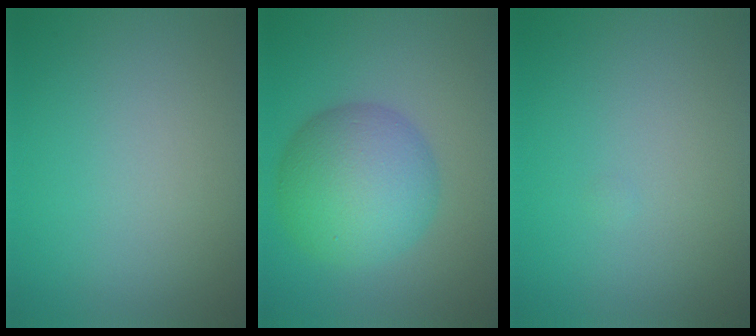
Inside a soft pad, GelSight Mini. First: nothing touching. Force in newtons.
{"total": 7.5, "press": 7.5, "slide": 0.0}
{"total": 0.0}